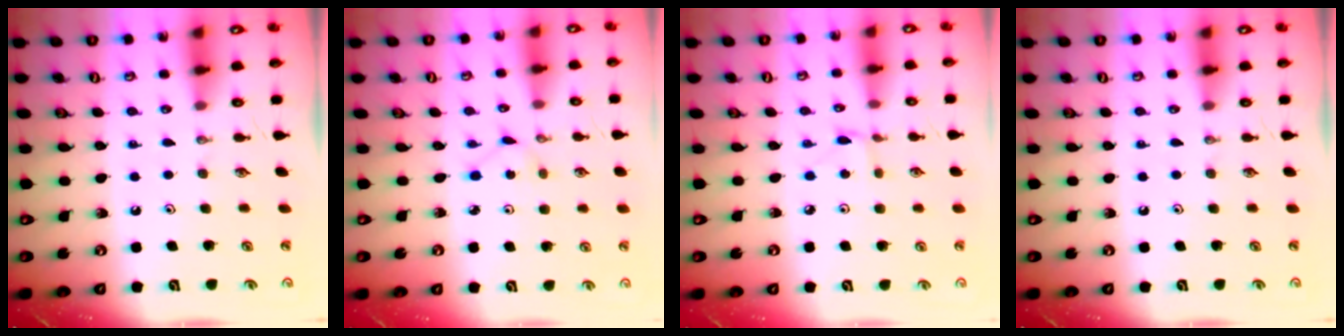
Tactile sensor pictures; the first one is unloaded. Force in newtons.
{"total": 2.0, "press": 2.0, "slide": 0.2}
{"total": 2.2, "press": 2.2, "slide": 0.3}
{"total": 0.0}